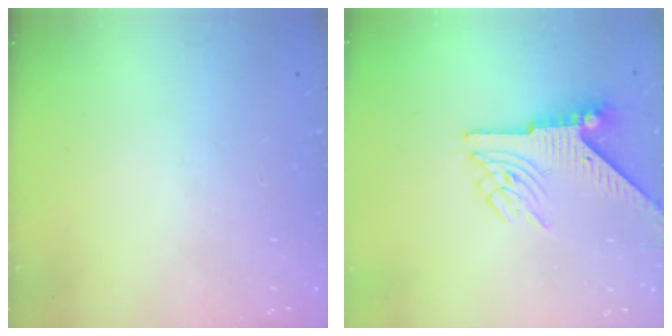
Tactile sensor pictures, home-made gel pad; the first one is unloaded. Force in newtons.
{"total": 6.5, "press": 6.4, "slide": 1.0}